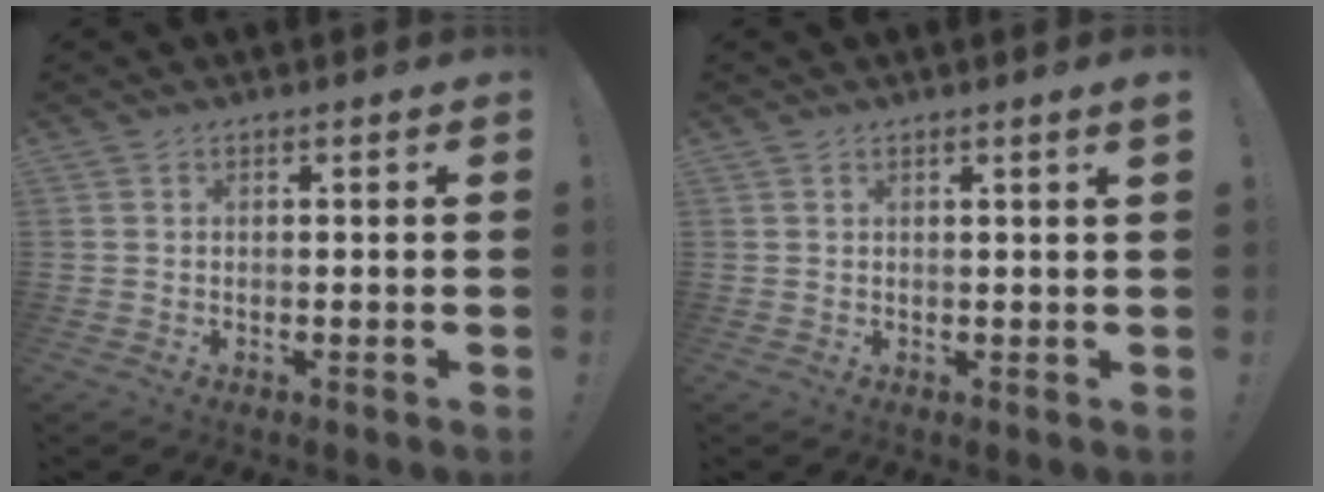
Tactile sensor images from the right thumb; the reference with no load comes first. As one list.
[{"total": 1.5, "force": [0.9, -0.5, 1.1], "torque": [-0.021, -0.003, 0.014]}]